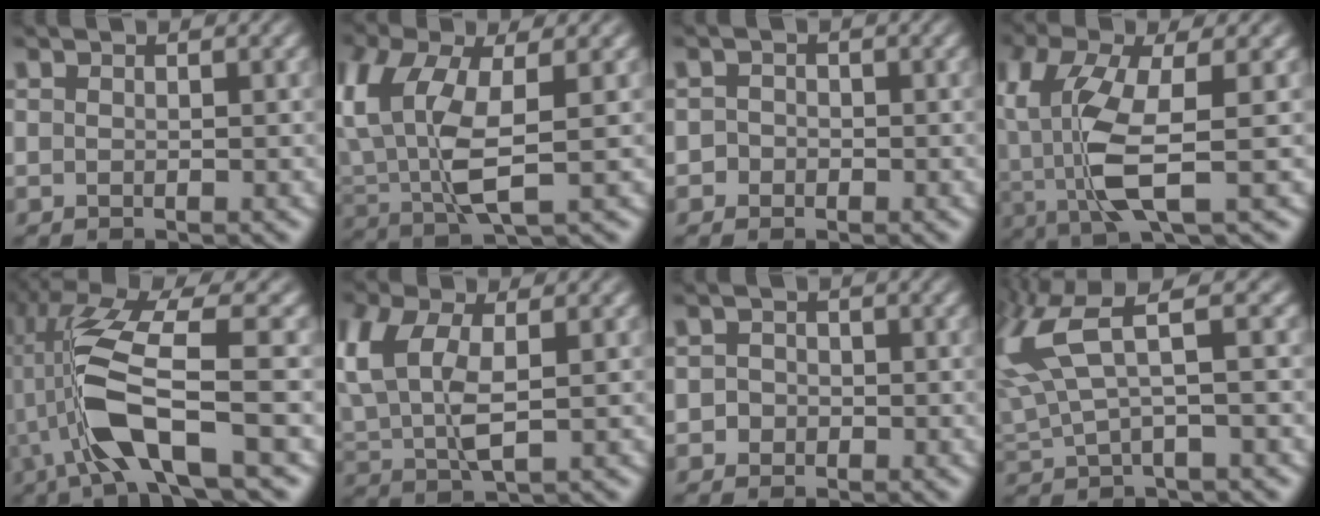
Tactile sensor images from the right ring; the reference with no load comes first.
{"total": 7.4, "force": [1.0, 4.1, 6.1], "torque": [-0.156, -0.028, 0.035]}
{"total": 1.9, "force": [-1.0, 1.6, -0.1], "torque": [-0.002, -0.011, -0.019]}
{"total": 7.0, "force": [-0.3, 3.2, 6.3], "torque": [-0.154, -0.027, 0.010]}
{"total": 8.4, "force": [0.6, 3.3, 7.7], "torque": [-0.188, -0.020, 0.021]}
{"total": 6.2, "force": [1.2, 3.9, 4.7], "torque": [-0.123, -0.022, 0.032]}
{"total": 2.1, "force": [-0.9, 1.9, 0.0], "torque": [-0.003, -0.012, -0.018]}
{"total": 6.9, "force": [1.9, 4.1, 5.2], "torque": [-0.123, -0.002, 0.031]}